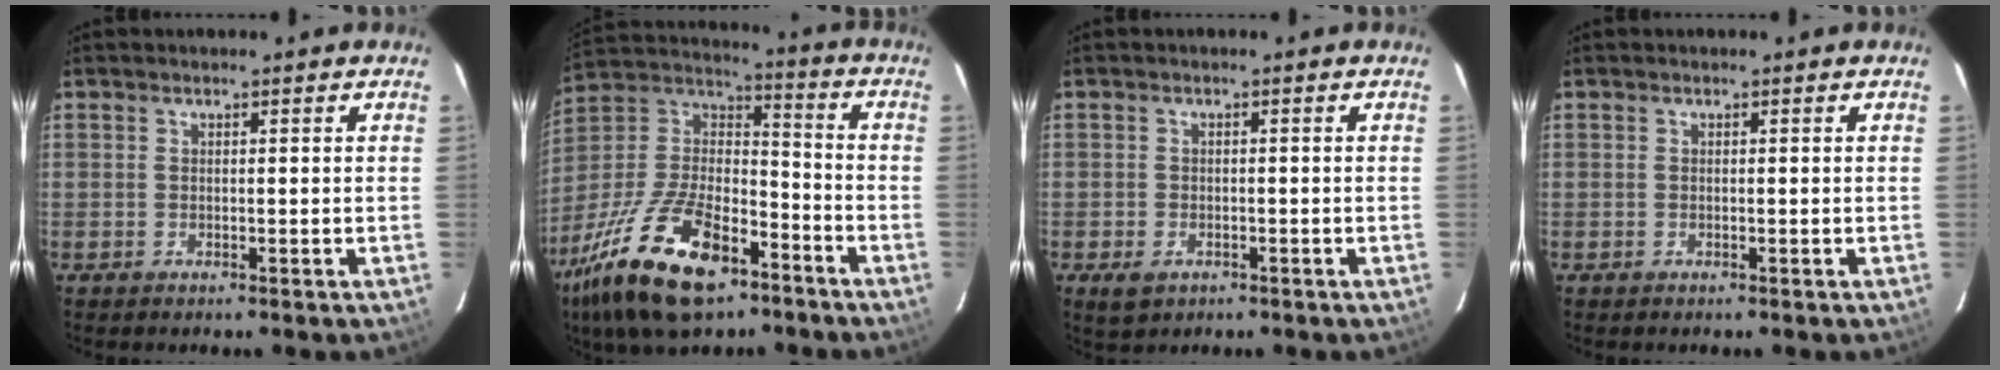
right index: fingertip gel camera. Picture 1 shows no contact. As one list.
[{"total": 24.1, "force": [-14.2, 10.9, 16.2], "torque": [-0.342, -0.014, -0.248]}, {"total": 3.5, "force": [-1.8, 2.4, 1.8], "torque": [-0.037, -0.005, -0.025]}, {"total": 0.0}]